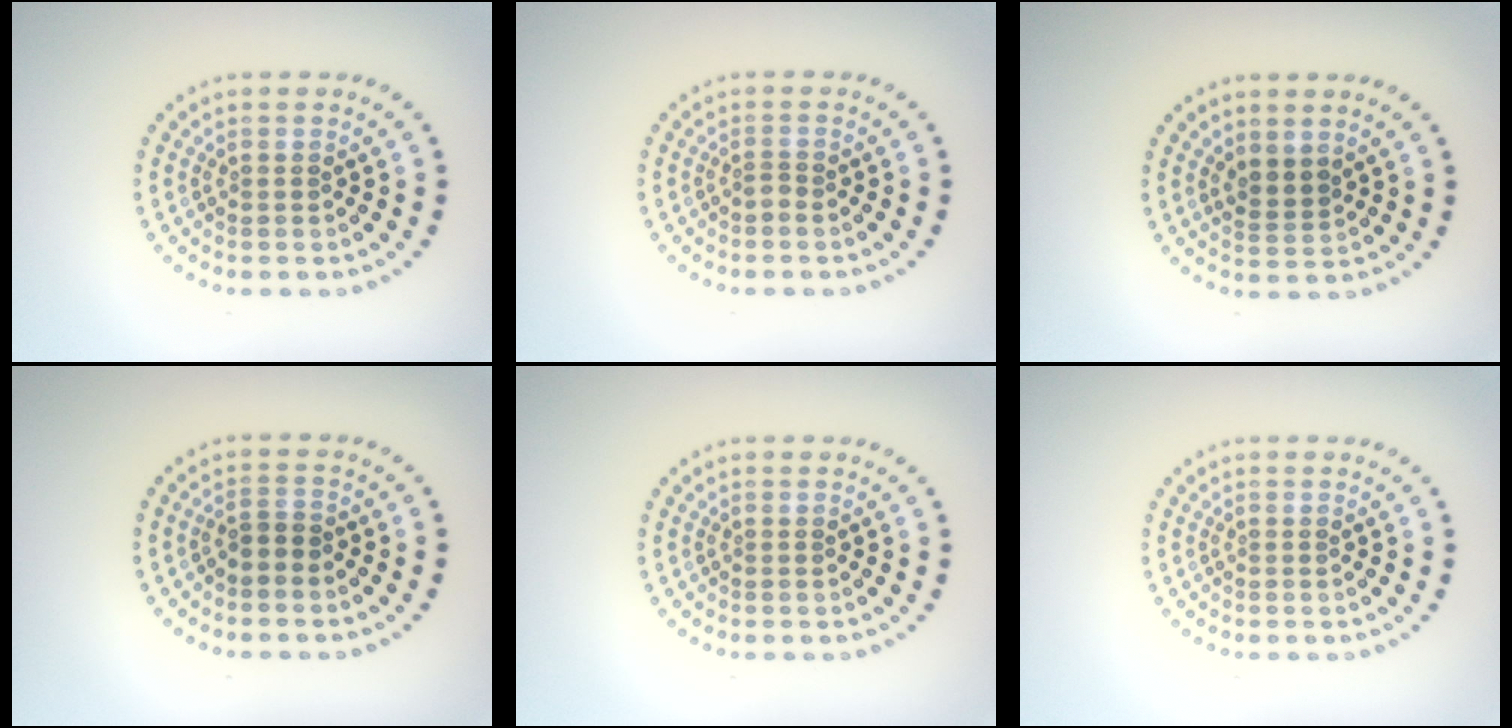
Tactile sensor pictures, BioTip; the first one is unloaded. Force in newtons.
{"total": 0.8, "press": 0.5, "slide": 0.6}
{"total": 1.8, "press": 1.4, "slide": 1.1}
{"total": 1.2, "press": 1.0, "slide": 0.8}
{"total": 0.0}
{"total": 0.0}